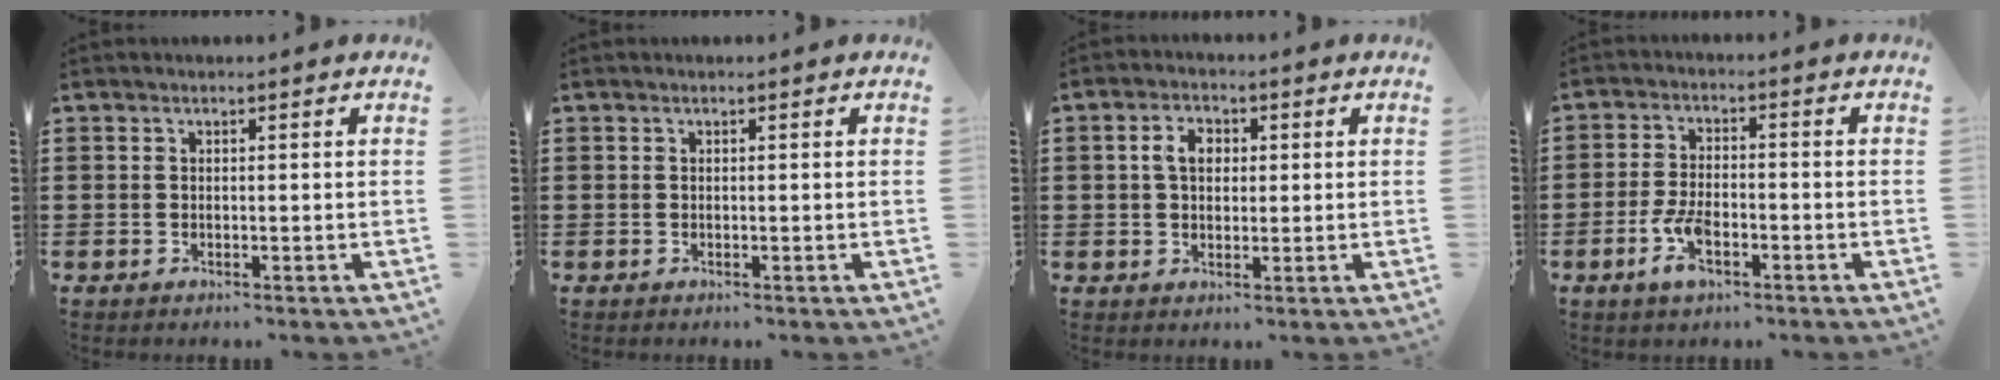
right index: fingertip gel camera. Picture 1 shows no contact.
{"total": 0.0}
{"total": 3.9, "force": [0.6, 2.7, 2.8], "torque": [-0.063, 0.015, 0.008]}
{"total": 5.7, "force": [-2.4, 2.5, 4.6], "torque": [-0.112, -0.005, -0.049]}